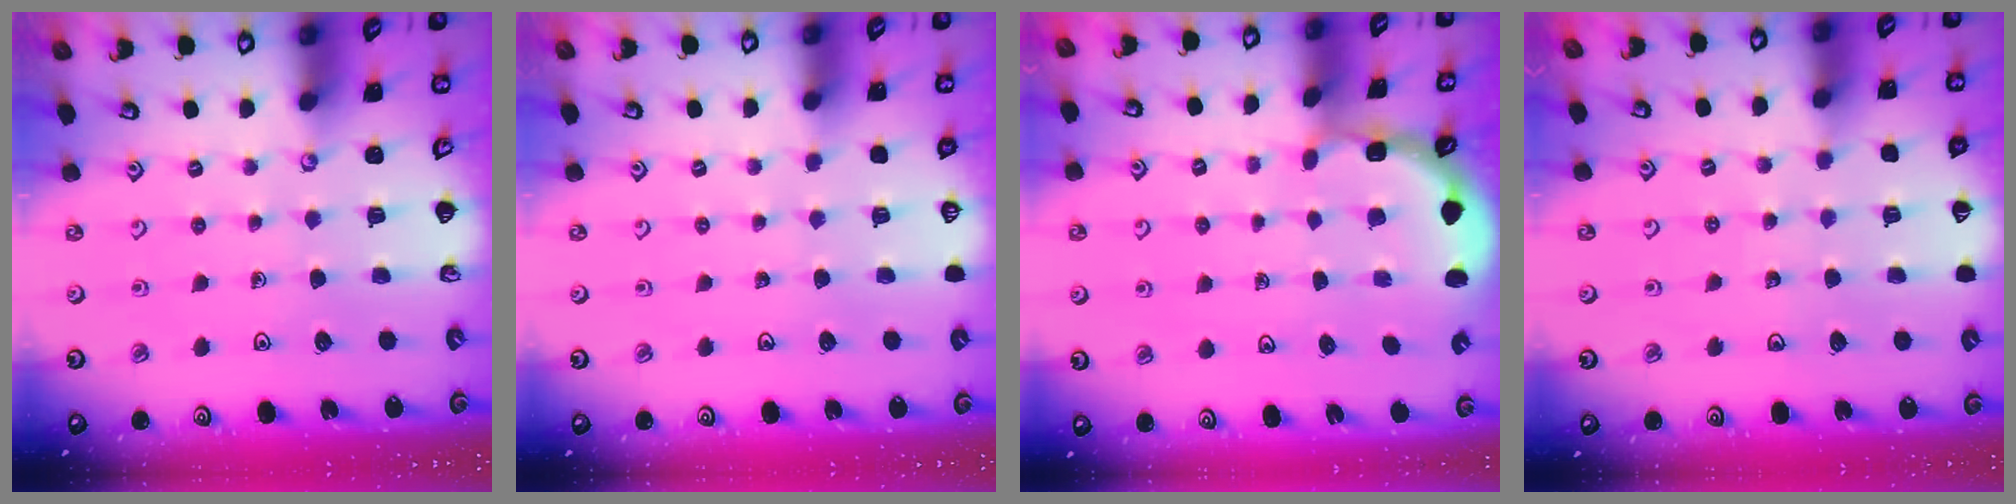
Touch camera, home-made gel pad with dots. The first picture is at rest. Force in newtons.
{"total": 0.0}
{"total": 1.9, "press": 1.9, "slide": 0.3}
{"total": 4.2, "press": 4.2, "slide": 0.5}